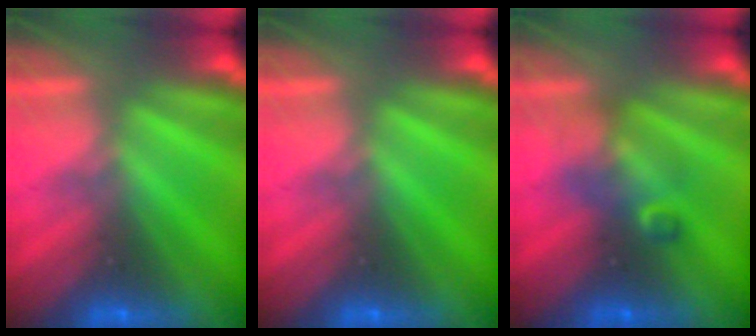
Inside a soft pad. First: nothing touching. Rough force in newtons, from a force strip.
{"total": 0.0}
{"total": 2.3}